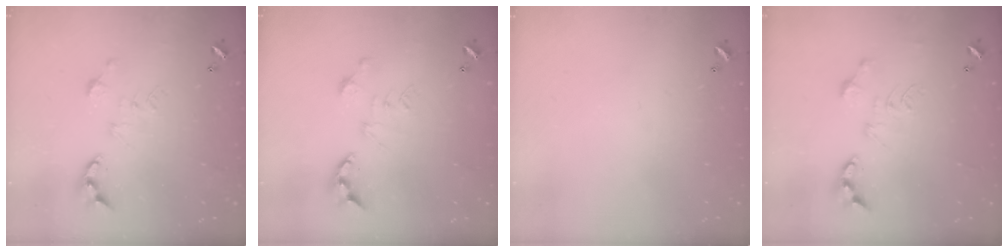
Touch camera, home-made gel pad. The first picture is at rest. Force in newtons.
{"total": 0.8, "press": 0.8, "slide": 0.3}
{"total": 0.0}
{"total": 0.0}